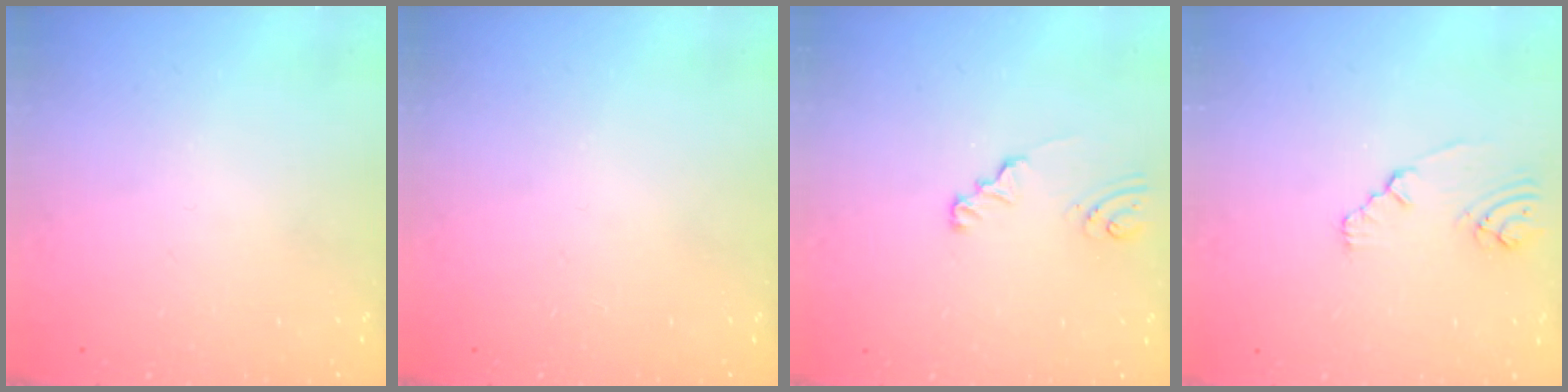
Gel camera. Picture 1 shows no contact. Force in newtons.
{"total": 0.0}
{"total": 1.7, "press": 1.7, "slide": 0.1}
{"total": 2.7, "press": 2.6, "slide": 0.4}